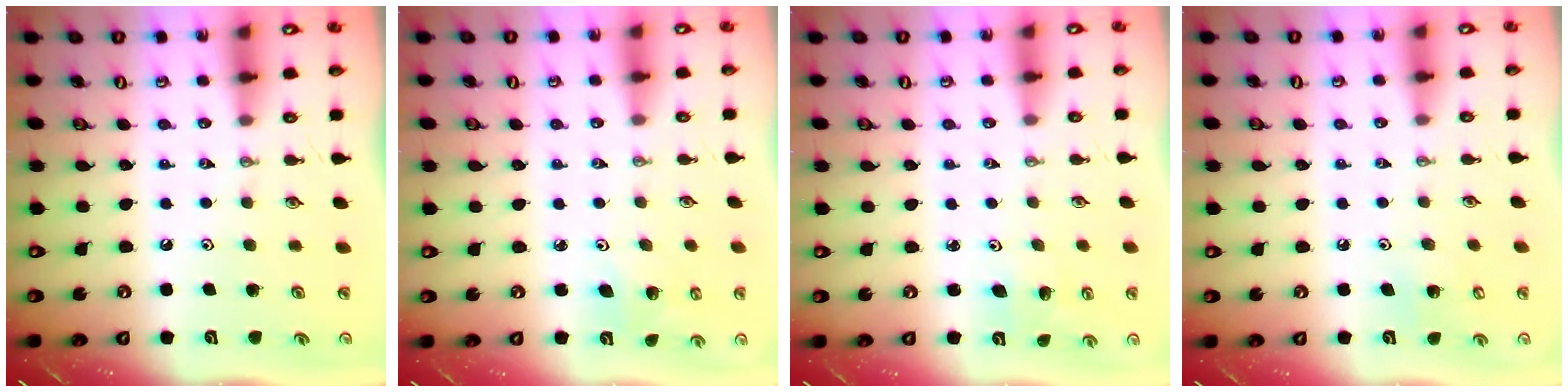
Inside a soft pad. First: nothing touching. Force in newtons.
{"total": 3.6, "press": 3.3, "slide": 1.4}
{"total": 1.9, "press": 1.9, "slide": 0.0}
{"total": 4.3, "press": 4.3, "slide": 0.3}